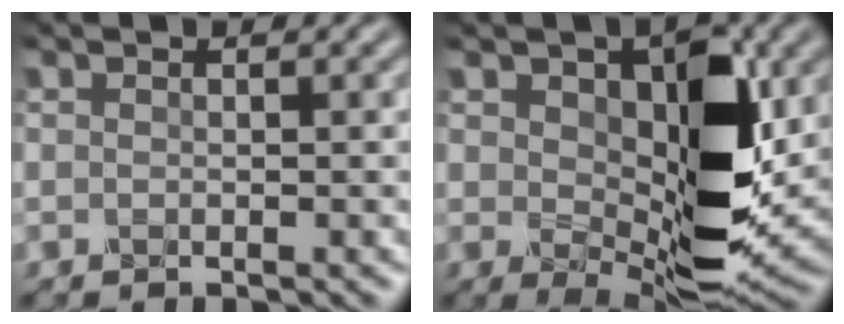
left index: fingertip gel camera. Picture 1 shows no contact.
{"total": 10.0, "force": [1.3, 5.3, 8.4], "torque": [-0.136, -0.014, 0.027]}